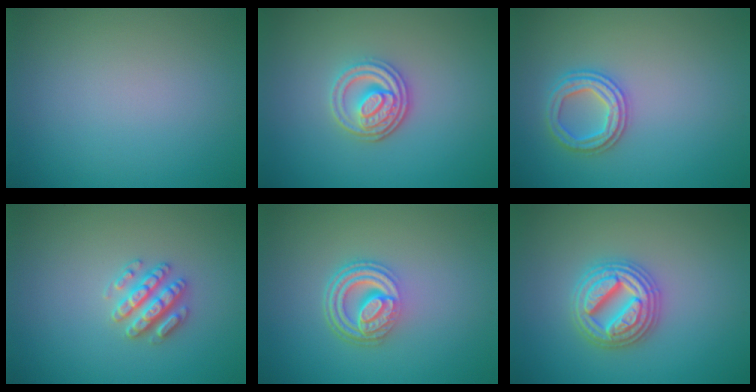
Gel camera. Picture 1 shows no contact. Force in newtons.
{"total": 3.6, "press": 3.1, "slide": 1.9}
{"total": 2.6, "press": 2.6, "slide": 0.1}
{"total": 2.9, "press": 2.8, "slide": 0.6}
{"total": 5.0, "press": 3.5, "slide": 3.6}
{"total": 4.9, "press": 4.8, "slide": 0.7}